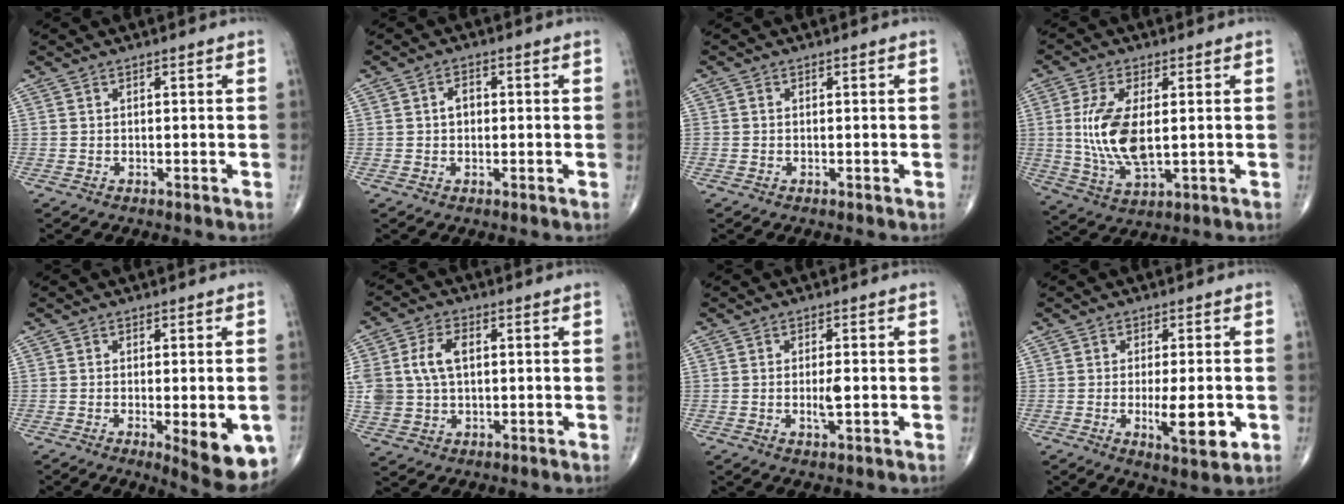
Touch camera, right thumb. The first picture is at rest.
{"total": 2.4, "force": [0.1, 1.8, 1.6], "torque": [-0.018, 0.009, 0.000]}
{"total": 0.5, "force": [-0.1, 0.5, 0.2], "torque": [0.000, 0.002, -0.002]}
{"total": 12.0, "force": [0.8, 5.4, 10.7], "torque": [-0.222, -0.014, 0.023]}
{"total": 10.8, "force": [-3.6, 3.4, 9.6], "torque": [-0.115, -0.015, -0.039]}
{"total": 9.4, "force": [1.7, 6.3, 6.8], "torque": [-0.142, 0.007, 0.039]}
{"total": 3.2, "force": [-0.3, 1.1, 3.0], "torque": [-0.050, -0.004, -0.005]}
{"total": 8.3, "force": [-1.7, 2.5, 7.7], "torque": [-0.117, -0.016, -0.020]}